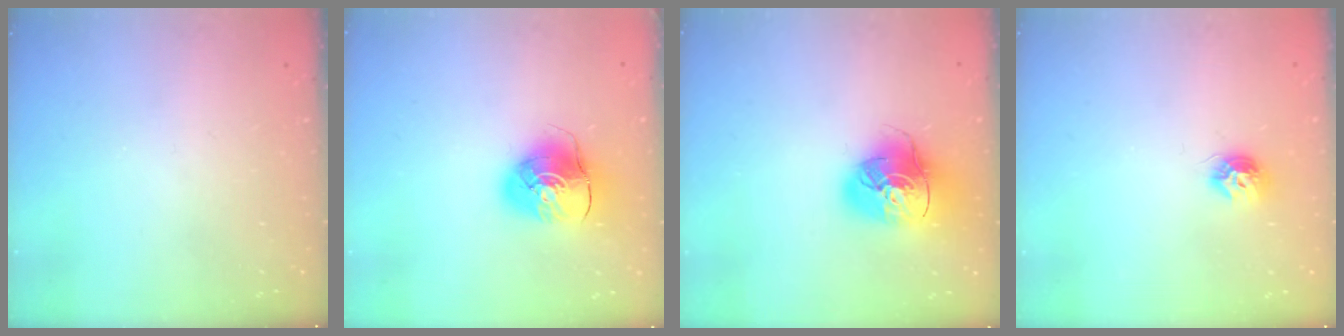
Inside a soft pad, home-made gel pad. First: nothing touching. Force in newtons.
{"total": 8.9, "press": 8.9, "slide": 1.2}
{"total": 17.5, "press": 17.3, "slide": 2.6}
{"total": 7.6, "press": 7.6, "slide": 0.2}